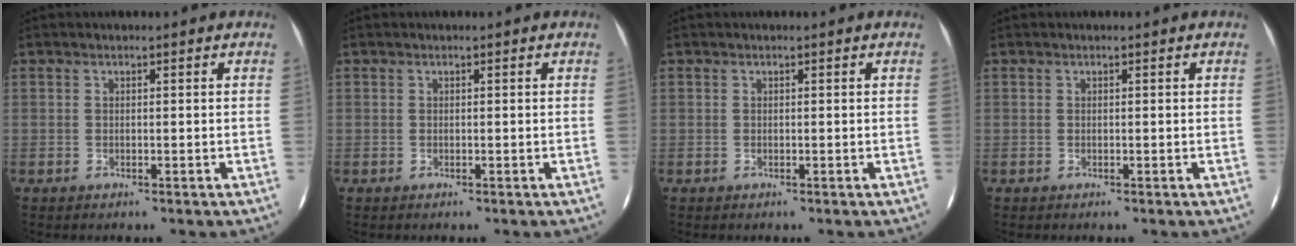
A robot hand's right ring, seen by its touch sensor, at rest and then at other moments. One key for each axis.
{"total": 0.0}
{"total": 0.0}
{"total": 0.0}